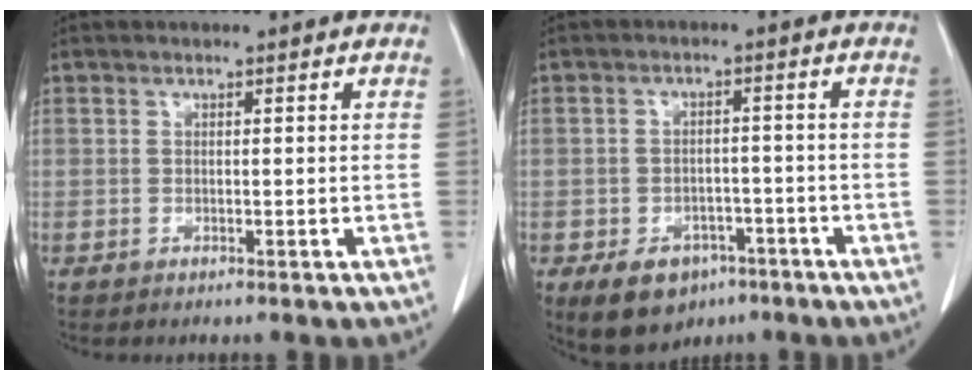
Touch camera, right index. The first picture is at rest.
{"total": 8.4, "force": [-5.1, 5.4, 3.8], "torque": [-0.063, 0.006, -0.070]}